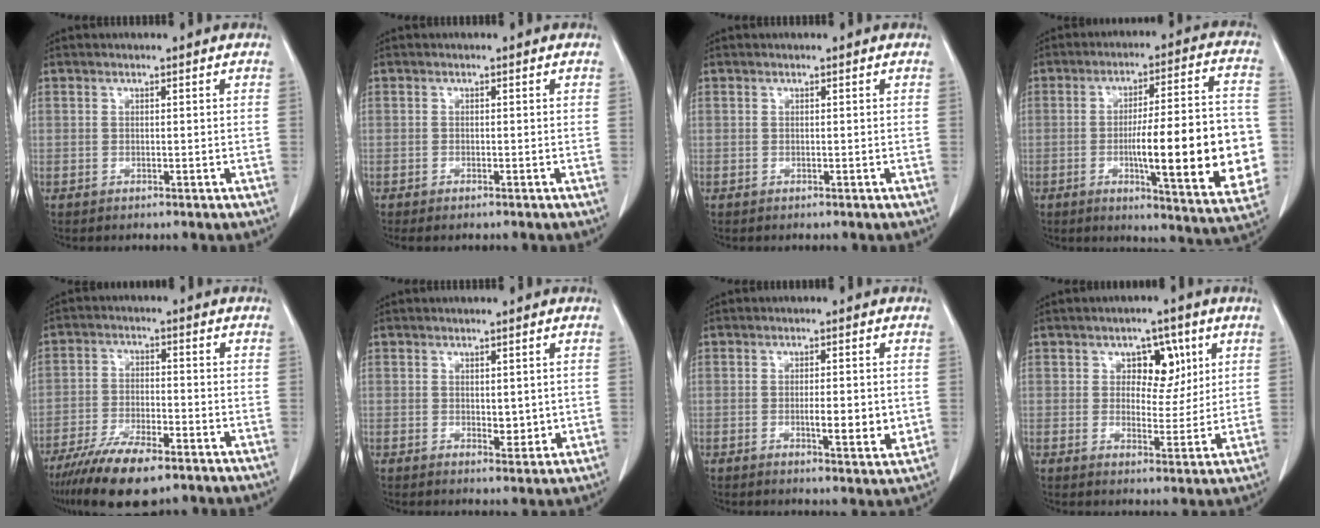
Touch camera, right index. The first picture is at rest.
{"total": 0.9, "force": [-0.7, 0.1, 0.5], "torque": [-0.009, -0.003, -0.006]}
{"total": 0.0}
{"total": 20.1, "force": [-3.3, 2.9, 19.6], "torque": [-0.227, 0.014, -0.036]}
{"total": 11.1, "force": [-7.9, 2.8, 7.2], "torque": [-0.127, -0.021, -0.137]}
{"total": 2.7, "force": [0.2, 1.5, 2.2], "torque": [-0.025, -0.007, 0.010]}
{"total": 5.2, "force": [-0.6, 1.2, 5.1], "torque": [-0.074, -0.006, -0.007]}
{"total": 6.1, "force": [2.4, 3.9, 4.1], "torque": [-0.046, 0.009, 0.036]}